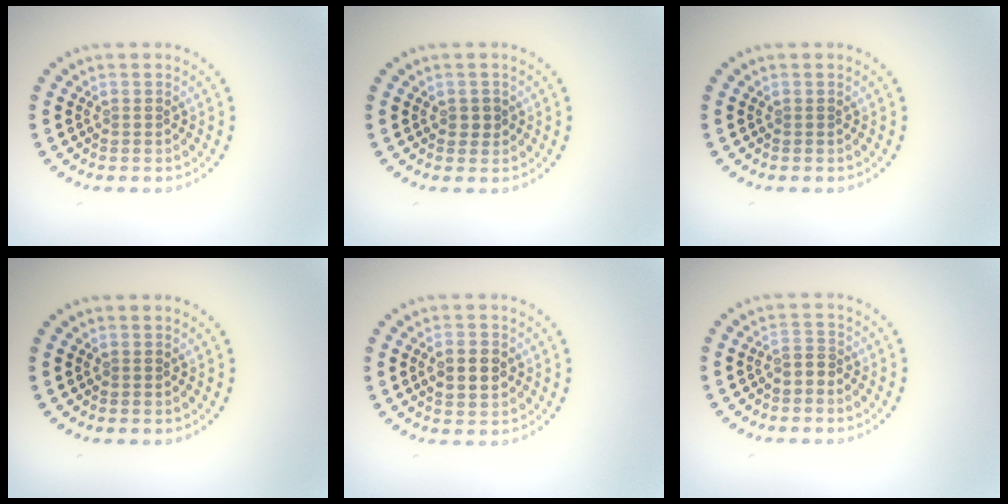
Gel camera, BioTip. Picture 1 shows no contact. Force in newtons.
{"total": 1.2, "press": 1.2, "slide": 0.3}
{"total": 0.0}
{"total": 0.0}
{"total": 3.1, "press": 3.1, "slide": 0.1}
{"total": 1.2, "press": 1.0, "slide": 0.6}